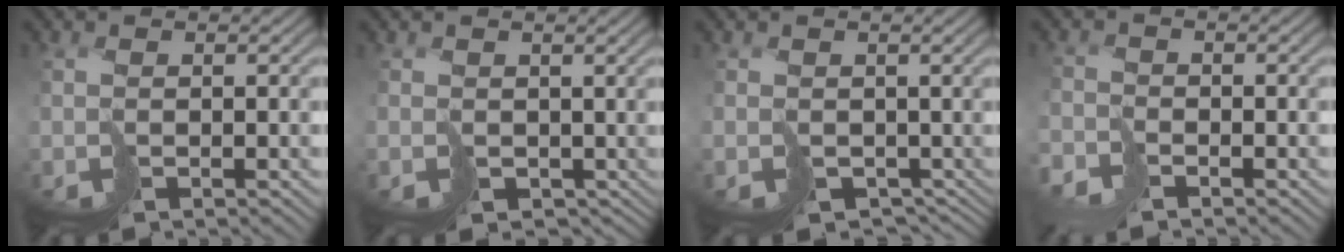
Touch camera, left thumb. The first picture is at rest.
{"total": 1.9, "force": [0.2, 1.9, 0.5], "torque": [-0.010, -0.012, 0.007]}
{"total": 2.9, "force": [-0.3, 2.6, 1.1], "torque": [-0.017, -0.026, 0.004]}
{"total": 2.8, "force": [-2.7, 0.3, -0.7], "torque": [0.030, -0.001, -0.061]}